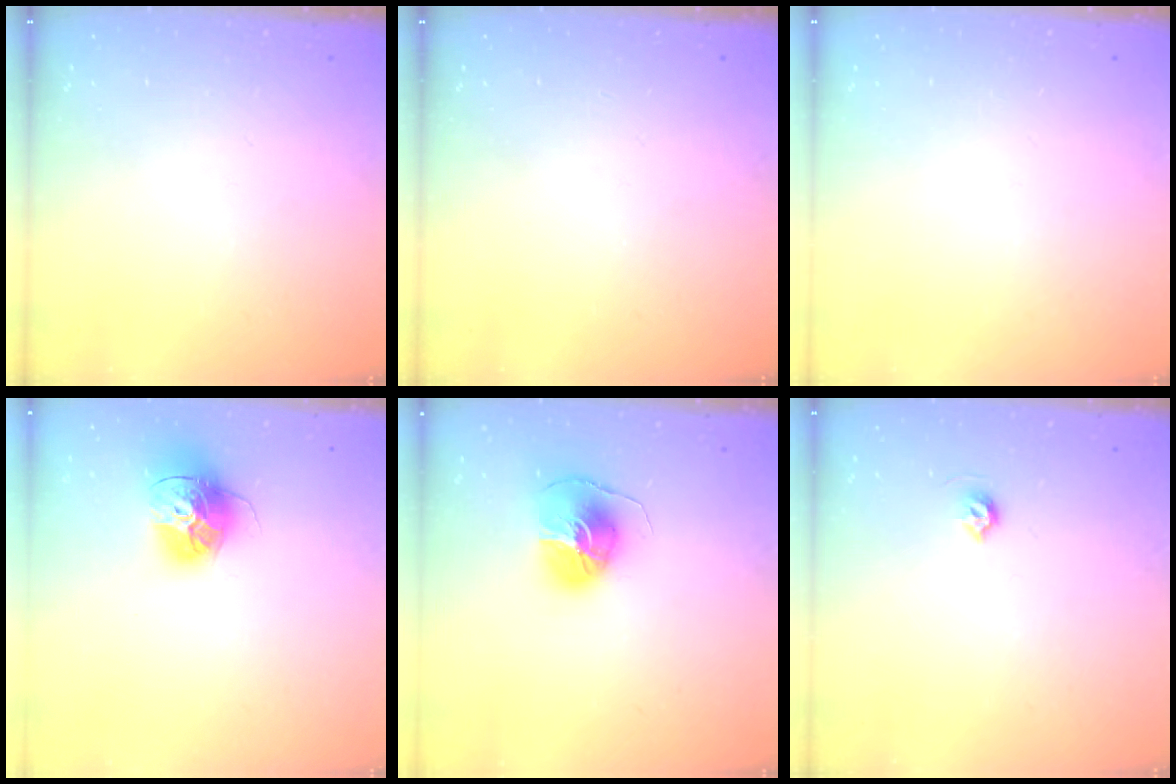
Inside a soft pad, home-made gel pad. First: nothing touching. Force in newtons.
{"total": 0.0}
{"total": 0.0}
{"total": 14.9, "press": 14.9, "slide": 1.6}
{"total": 9.1, "press": 9.1, "slide": 0.5}
{"total": 4.5, "press": 4.5, "slide": 0.7}